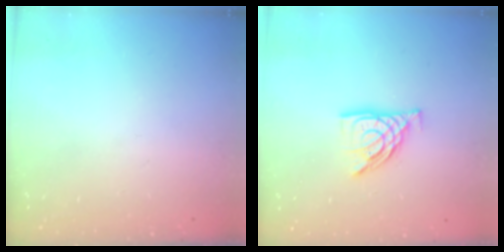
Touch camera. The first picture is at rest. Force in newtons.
{"total": 10.7, "press": 10.6, "slide": 1.2}